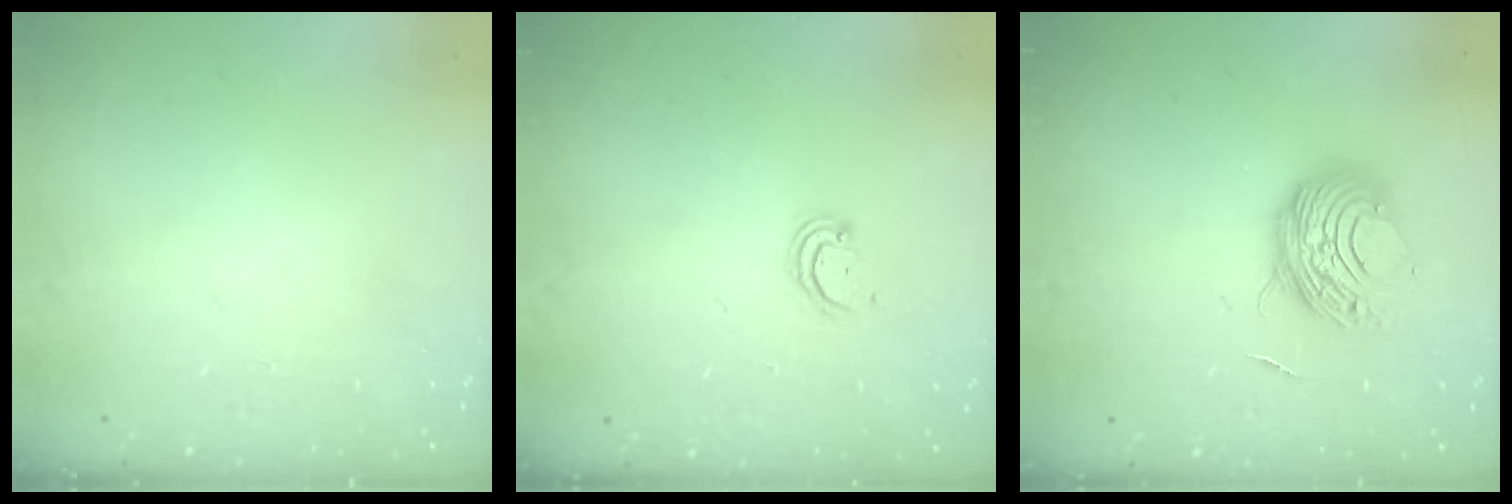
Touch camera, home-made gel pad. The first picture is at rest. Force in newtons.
{"total": 2.4, "press": 2.4, "slide": 0.2}
{"total": 10.0, "press": 10.0, "slide": 0.8}